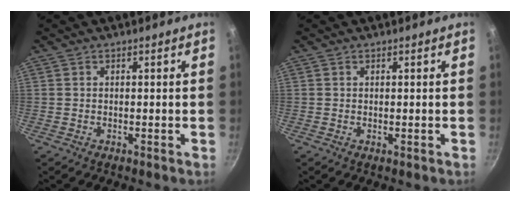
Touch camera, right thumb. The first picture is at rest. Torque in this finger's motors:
{"motor_torque": [0.22, -0.05, -0.12, 0.31, -0.01]}